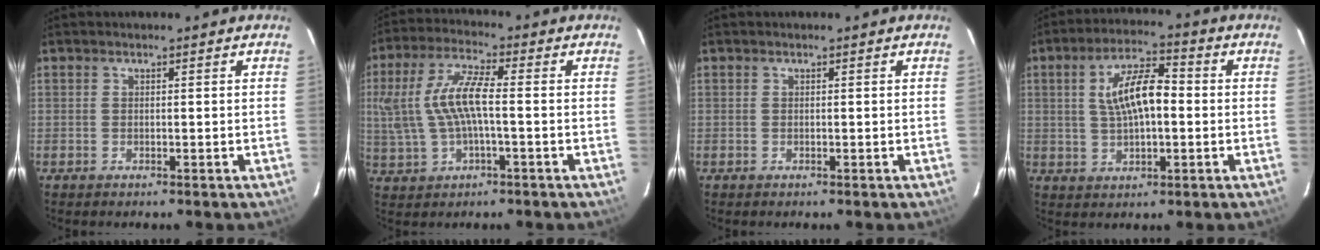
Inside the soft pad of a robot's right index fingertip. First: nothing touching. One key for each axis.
{"total": 11.1, "fx": -0.2, "fy": 3.9, "fz": 10.4, "tx": -0.213, "ty": 0.007, "tz": 0.002}
{"total": 0.0}
{"total": 9.7, "fx": 0.7, "fy": 3.9, "fz": 8.9, "tx": -0.167, "ty": 0.017, "tz": 0.017}